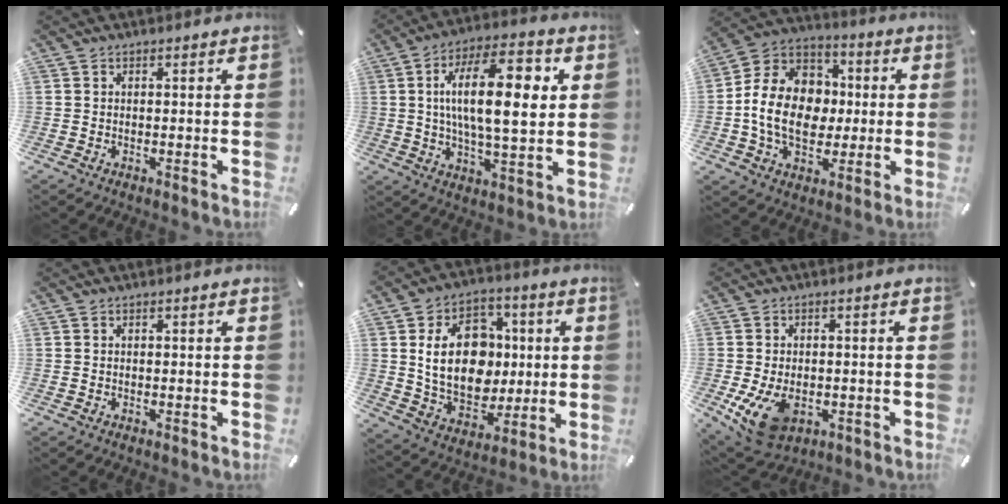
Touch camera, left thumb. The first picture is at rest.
{"total": 17.9, "force": [3.9, 7.1, 15.9], "torque": [-0.275, 0.002, 0.055]}
{"total": 15.5, "force": [-1.7, 12.7, 8.7], "torque": [-0.183, 0.016, -0.029]}
{"total": 0.0}
{"total": 18.1, "force": [1.9, 14.1, 11.1], "torque": [-0.195, 0.003, 0.040]}
{"total": 9.5, "force": [-2.6, 6.4, 6.5], "torque": [-0.124, -0.001, -0.044]}